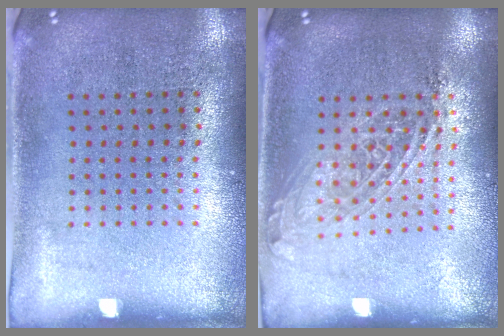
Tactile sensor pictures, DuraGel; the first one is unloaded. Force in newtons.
{"total": 1.6, "press": 1.3, "slide": 0.8}